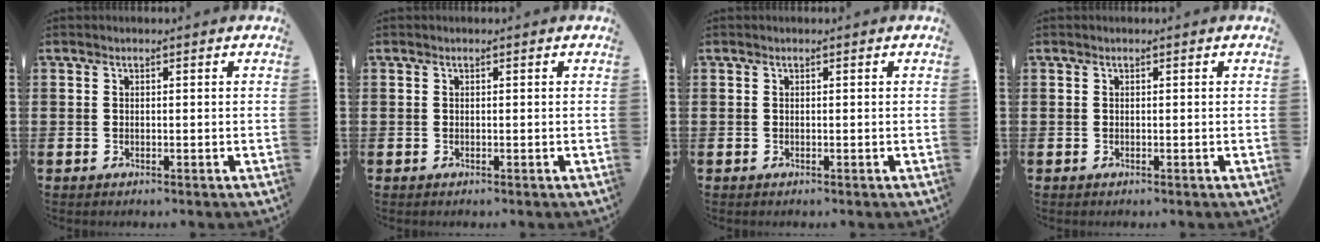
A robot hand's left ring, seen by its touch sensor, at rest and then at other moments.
{"total": 0.0}
{"total": 0.0}
{"total": 0.0}